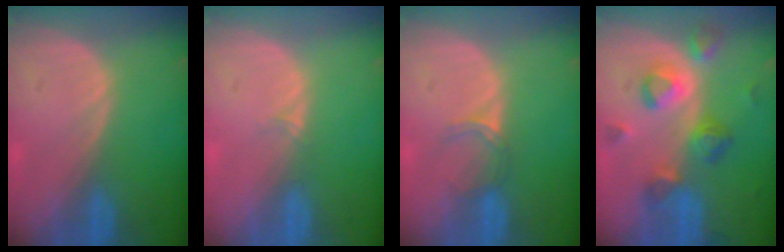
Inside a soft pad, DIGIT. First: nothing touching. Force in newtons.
{"total": 0.9, "press": 0.6, "slide": 0.7}
{"total": 2.5, "press": 2.0, "slide": 1.4}
{"total": 7.9, "press": 7.6, "slide": 2.0}